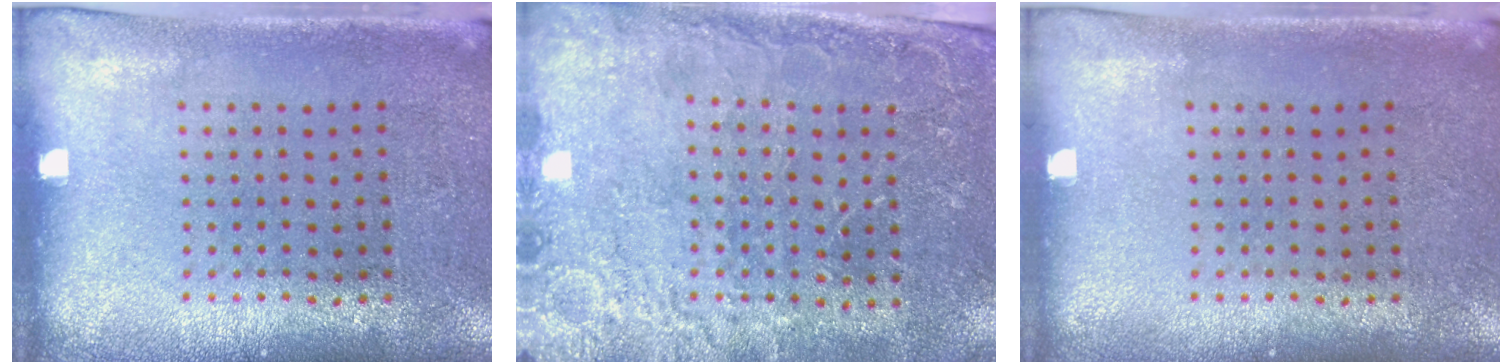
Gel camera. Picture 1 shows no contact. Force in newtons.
{"total": 2.8, "press": 2.8, "slide": 0.2}
{"total": 0.0}